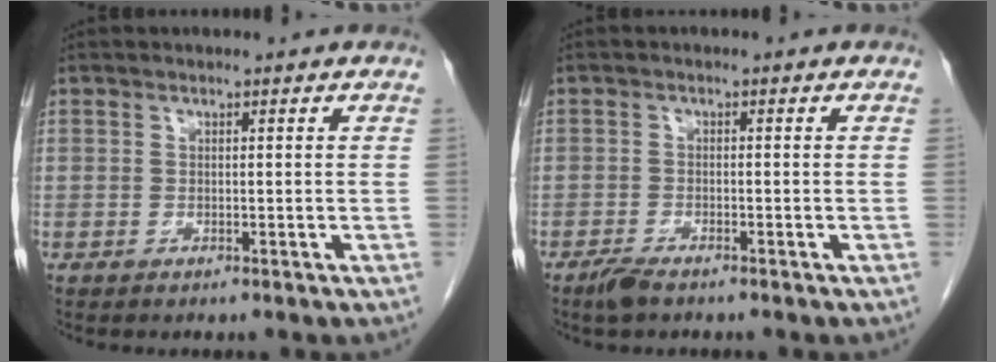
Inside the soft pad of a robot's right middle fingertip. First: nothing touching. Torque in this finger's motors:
{"motor_torque": [-0.42, -0.09, 0.00, -0.01]}